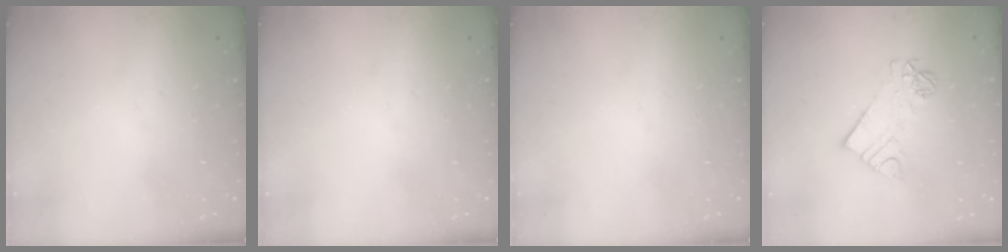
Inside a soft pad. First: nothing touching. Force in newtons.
{"total": 0.0}
{"total": 0.0}
{"total": 10.1, "press": 10.0, "slide": 0.7}